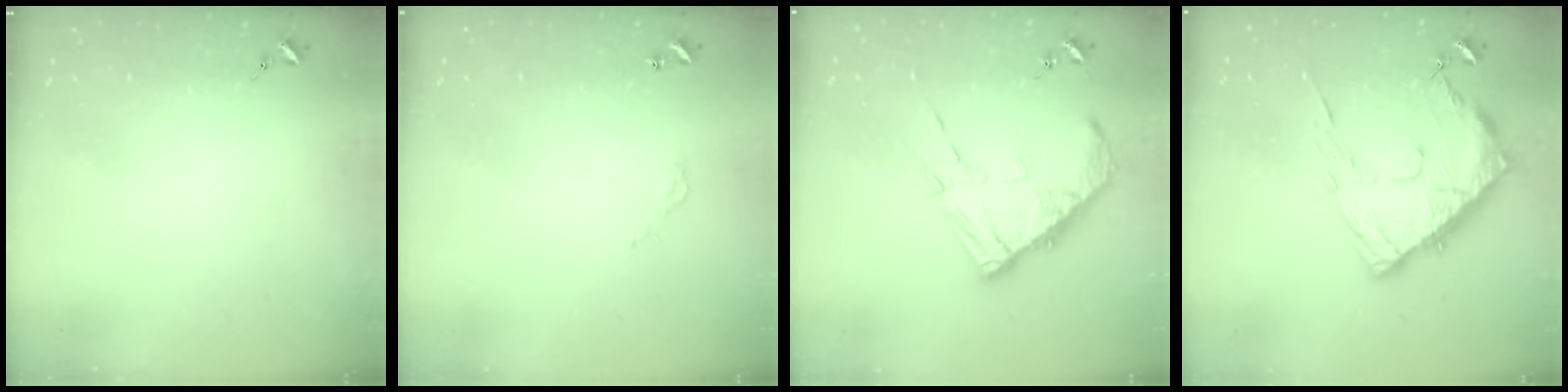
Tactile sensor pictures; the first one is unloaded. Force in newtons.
{"total": 2.8, "press": 2.8, "slide": 0.2}
{"total": 13.3, "press": 13.2, "slide": 1.2}
{"total": 15.8, "press": 15.7, "slide": 1.6}